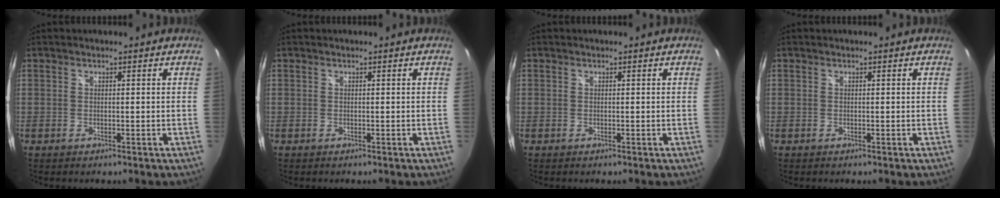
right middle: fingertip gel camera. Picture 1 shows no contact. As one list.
[{"total": 0.0}, {"total": 0.0}, {"total": 0.0}]